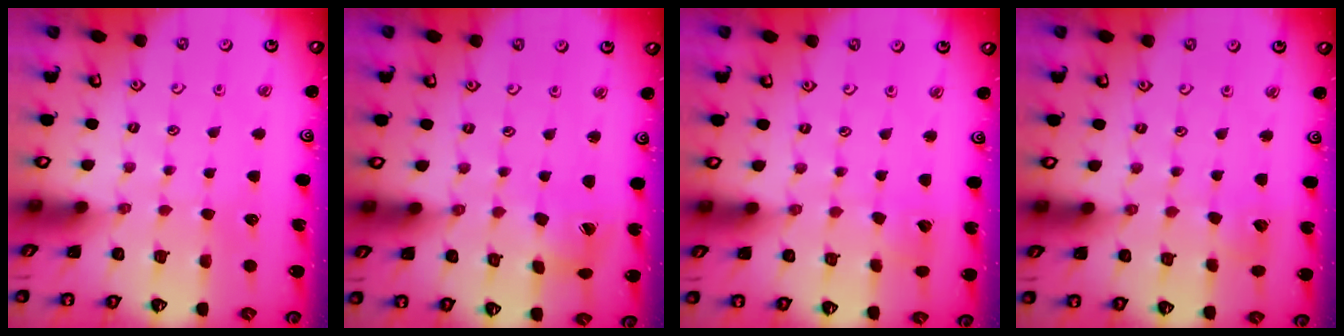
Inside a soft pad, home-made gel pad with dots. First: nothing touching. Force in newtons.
{"total": 5.4, "press": 5.4, "slide": 0.5}
{"total": 3.5, "press": 3.5, "slide": 0.4}
{"total": 5.8, "press": 5.8, "slide": 0.6}